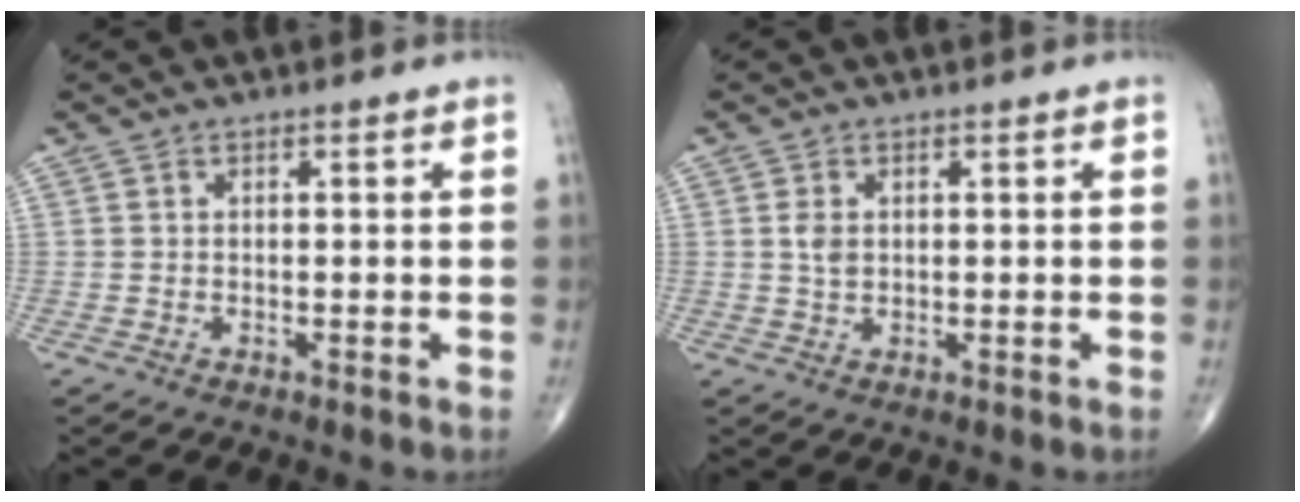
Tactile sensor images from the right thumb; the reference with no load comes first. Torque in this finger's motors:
{"motor_torque": [0.53, 0.50, 0.59, 0.27, 0.02]}